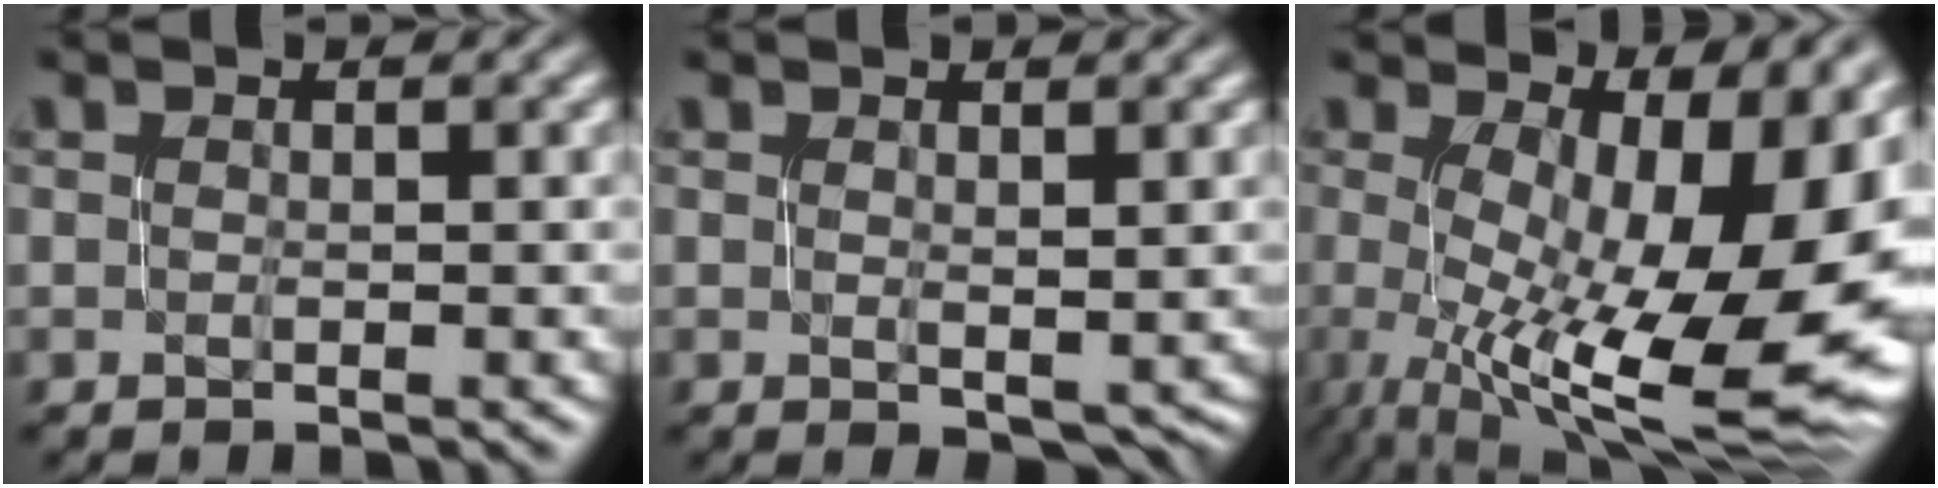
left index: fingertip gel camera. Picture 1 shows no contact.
{"total": 1.7, "force": [0.2, 0.9, 1.5], "torque": [-0.018, 0.001, 0.009]}
{"total": 14.9, "force": [-0.5, 6.2, 13.5], "torque": [-0.173, -0.014, 0.007]}